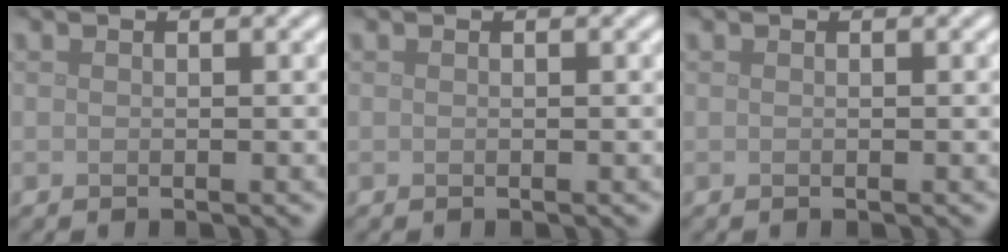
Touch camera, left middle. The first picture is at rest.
{"total": 0.0}
{"total": 0.0}